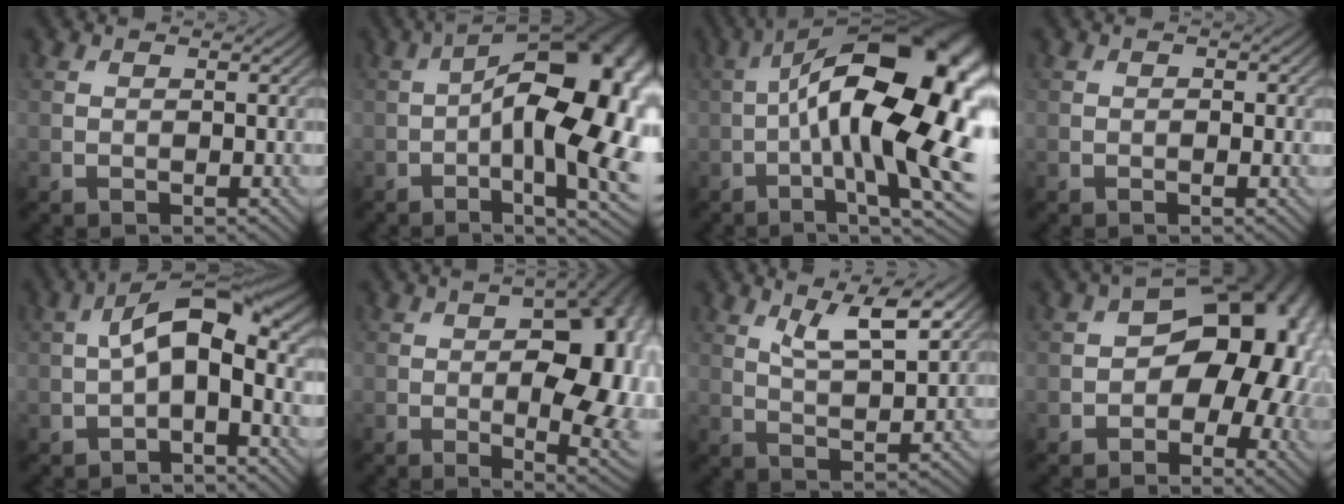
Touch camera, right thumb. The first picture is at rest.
{"total": 19.9, "force": [-1.7, 9.0, 17.7], "torque": [-0.230, -0.006, -0.025]}
{"total": 21.2, "force": [-0.3, 7.8, 19.7], "torque": [-0.279, 0.025, -0.022]}
{"total": 0.7, "force": [-0.2, 0.2, 0.6], "torque": [-0.007, -0.003, 0.002]}
{"total": 7.4, "force": [-0.5, 3.3, 6.7], "torque": [-0.118, 0.012, -0.011]}
{"total": 16.8, "force": [-0.7, 8.5, 14.6], "torque": [-0.148, 0.001, 0.004]}
{"total": 6.9, "force": [3.9, 1.8, 5.4], "torque": [-0.087, -0.009, 0.078]}
{"total": 14.9, "force": [-0.6, 9.9, 11.2], "torque": [-0.101, -0.003, -0.011]}